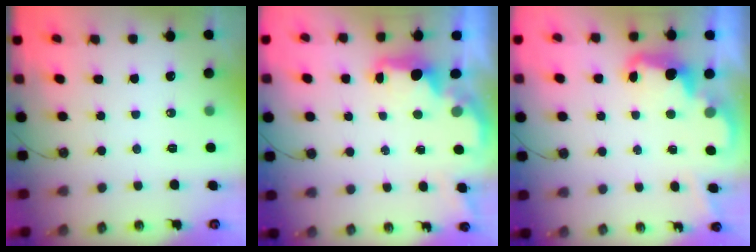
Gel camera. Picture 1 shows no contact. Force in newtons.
{"total": 2.2, "press": 2.0, "slide": 0.8}
{"total": 3.3, "press": 3.2, "slide": 0.7}